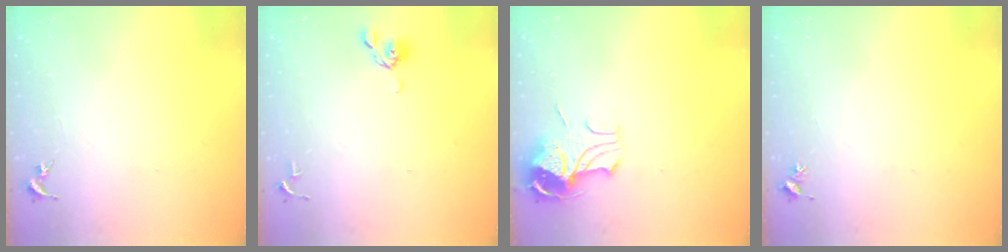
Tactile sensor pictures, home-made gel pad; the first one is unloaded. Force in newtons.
{"total": 5.9, "press": 5.7, "slide": 1.5}
{"total": 9.6, "press": 9.6, "slide": 1.0}
{"total": 3.1, "press": 3.1, "slide": 0.2}